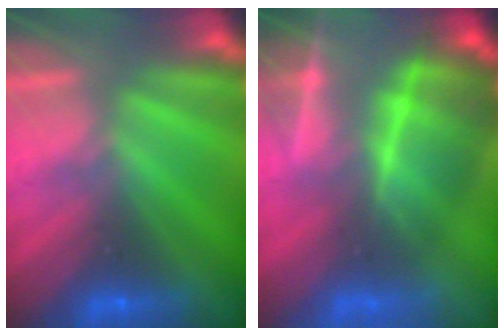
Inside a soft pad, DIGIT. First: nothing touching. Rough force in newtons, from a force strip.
{"total": 7.6}